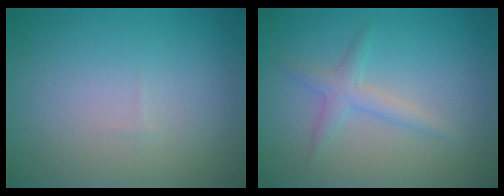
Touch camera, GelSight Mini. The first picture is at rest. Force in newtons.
{"total": 1.9, "press": 1.9, "slide": 0.1}